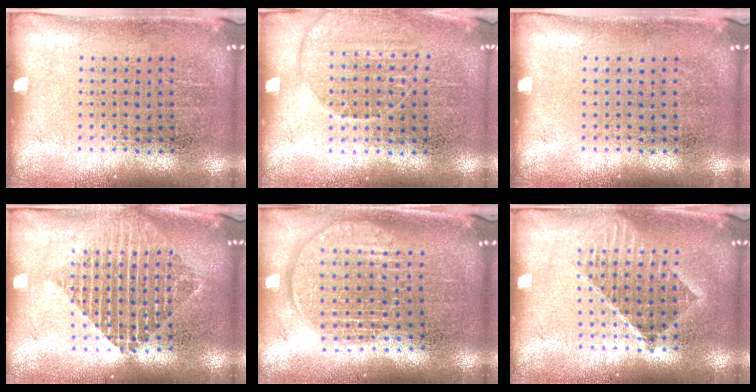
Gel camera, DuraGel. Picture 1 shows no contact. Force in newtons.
{"total": 1.4, "press": 1.3, "slide": 0.6}
{"total": 0.0}
{"total": 2.0, "press": 1.6, "slide": 1.2}
{"total": 1.9, "press": 1.6, "slide": 1.0}
{"total": 1.5, "press": 1.3, "slide": 0.8}